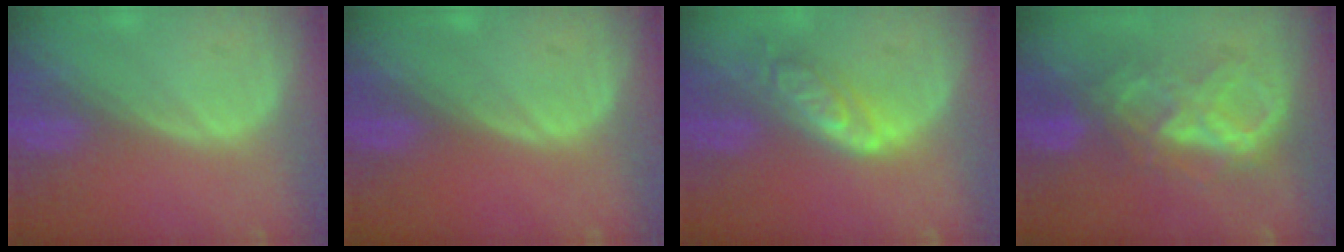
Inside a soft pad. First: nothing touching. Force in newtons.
{"total": 0.0}
{"total": 6.2, "press": 5.5, "slide": 2.8}
{"total": 7.4, "press": 7.4, "slide": 0.4}